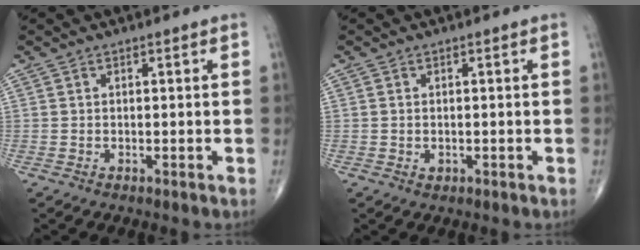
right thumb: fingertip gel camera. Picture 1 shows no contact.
{"total": 0.9, "force": [-0.1, 0.7, 0.5], "torque": [-0.007, 0.001, 0.002]}